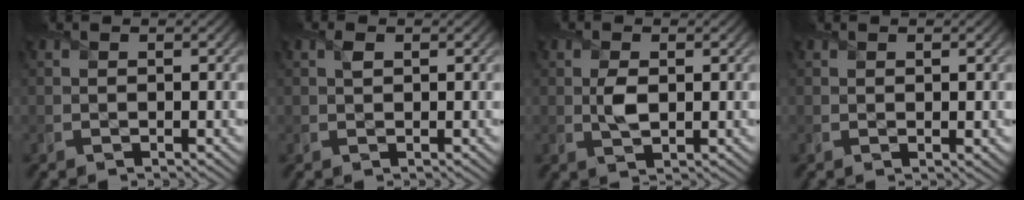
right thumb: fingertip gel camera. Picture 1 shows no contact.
{"total": 0.9, "force": [0.5, 0.4, 0.7], "torque": [-0.016, 0.005, 0.008]}
{"total": 2.5, "force": [0.2, 1.3, 2.2], "torque": [-0.052, -0.001, 0.002]}
{"total": 0.7, "force": [0.1, 0.2, 0.6], "torque": [-0.010, -0.002, 0.001]}